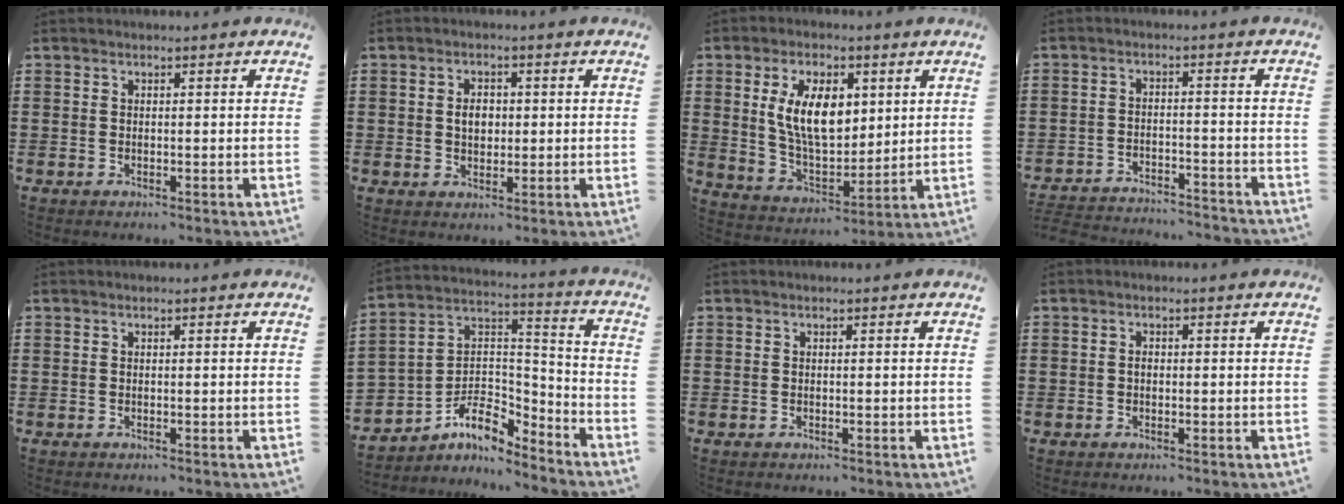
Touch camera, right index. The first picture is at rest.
{"total": 3.0, "force": [0.2, 2.1, 2.2], "torque": [-0.040, 0.005, 0.000]}
{"total": 10.2, "force": [2.7, 5.6, 8.1], "torque": [-0.172, 0.007, 0.047]}
{"total": 3.8, "force": [-3.8, 0.1, 0.4], "torque": [-0.020, -0.002, -0.082]}
{"total": 0.0}
{"total": 7.5, "force": [-5.6, 3.8, 3.2], "torque": [-0.080, -0.007, -0.111]}
{"total": 0.0}
{"total": 0.9, "force": [-0.1, 0.5, 0.7], "torque": [-0.016, 0.000, -0.002]}